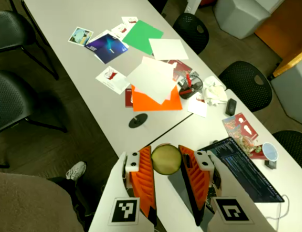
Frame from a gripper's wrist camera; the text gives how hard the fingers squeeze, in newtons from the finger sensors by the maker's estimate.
{"total": 8.5, "left": 8.4, "right": 8.6}